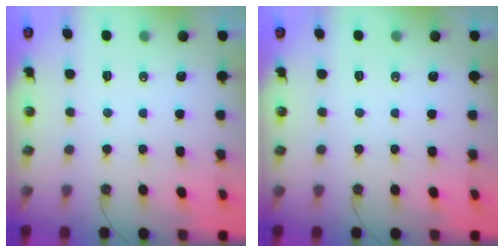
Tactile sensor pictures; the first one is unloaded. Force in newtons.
{"total": 0.0}